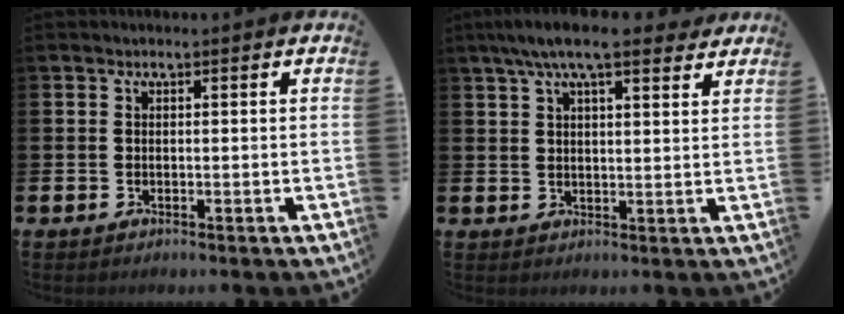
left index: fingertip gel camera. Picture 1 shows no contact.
{"total": 7.2, "force": [6.1, 1.6, 3.6], "torque": [-0.072, -0.014, 0.107]}